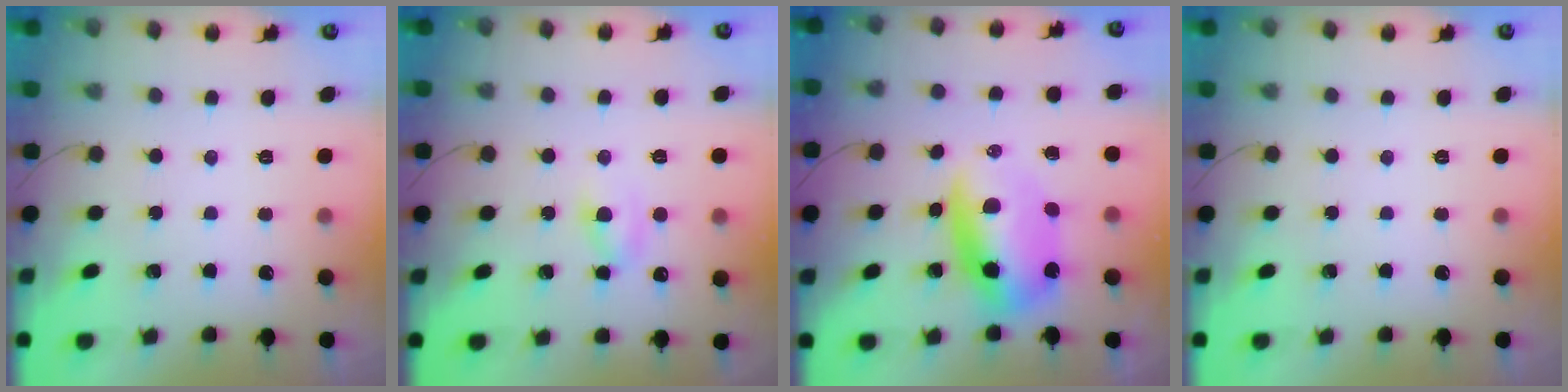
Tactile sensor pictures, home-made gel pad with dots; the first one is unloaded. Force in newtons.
{"total": 4.3, "press": 4.0, "slide": 1.5}
{"total": 10.8, "press": 10.5, "slide": 2.6}
{"total": 0.0}